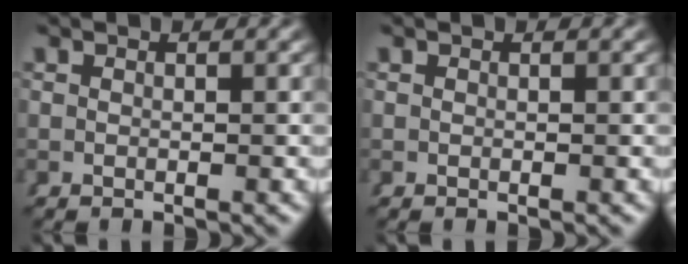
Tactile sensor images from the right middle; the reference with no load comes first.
{"total": 0.0}